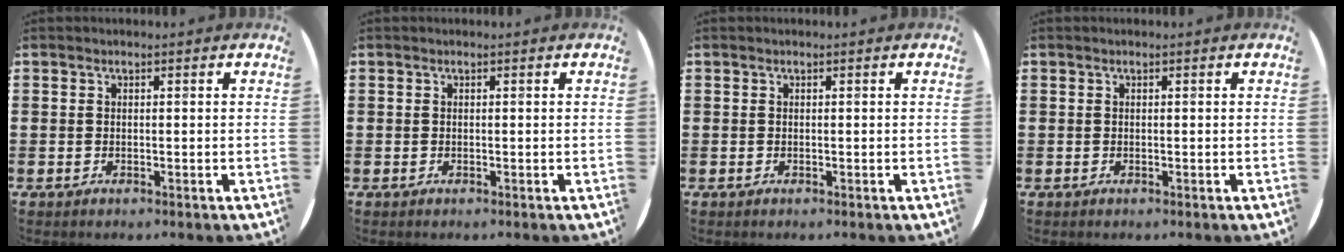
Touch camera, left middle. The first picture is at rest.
{"total": 0.0}
{"total": 0.0}
{"total": 0.0}